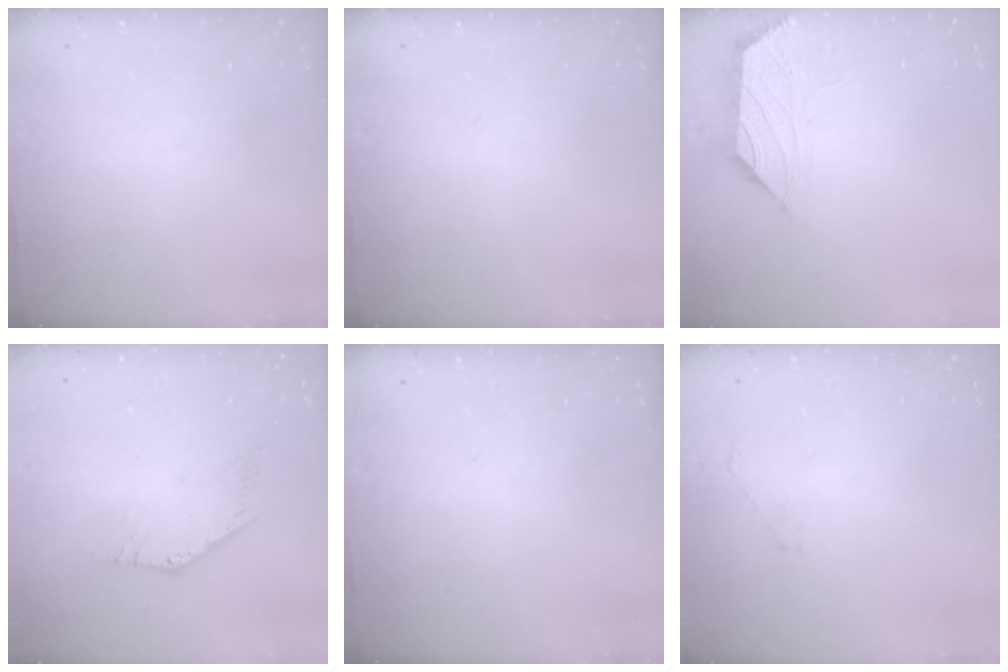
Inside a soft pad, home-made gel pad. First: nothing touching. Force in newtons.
{"total": 0.0}
{"total": 0.9, "press": 0.7, "slide": 0.4}
{"total": 0.0}
{"total": 0.0}
{"total": 1.8, "press": 1.8, "slide": 0.4}